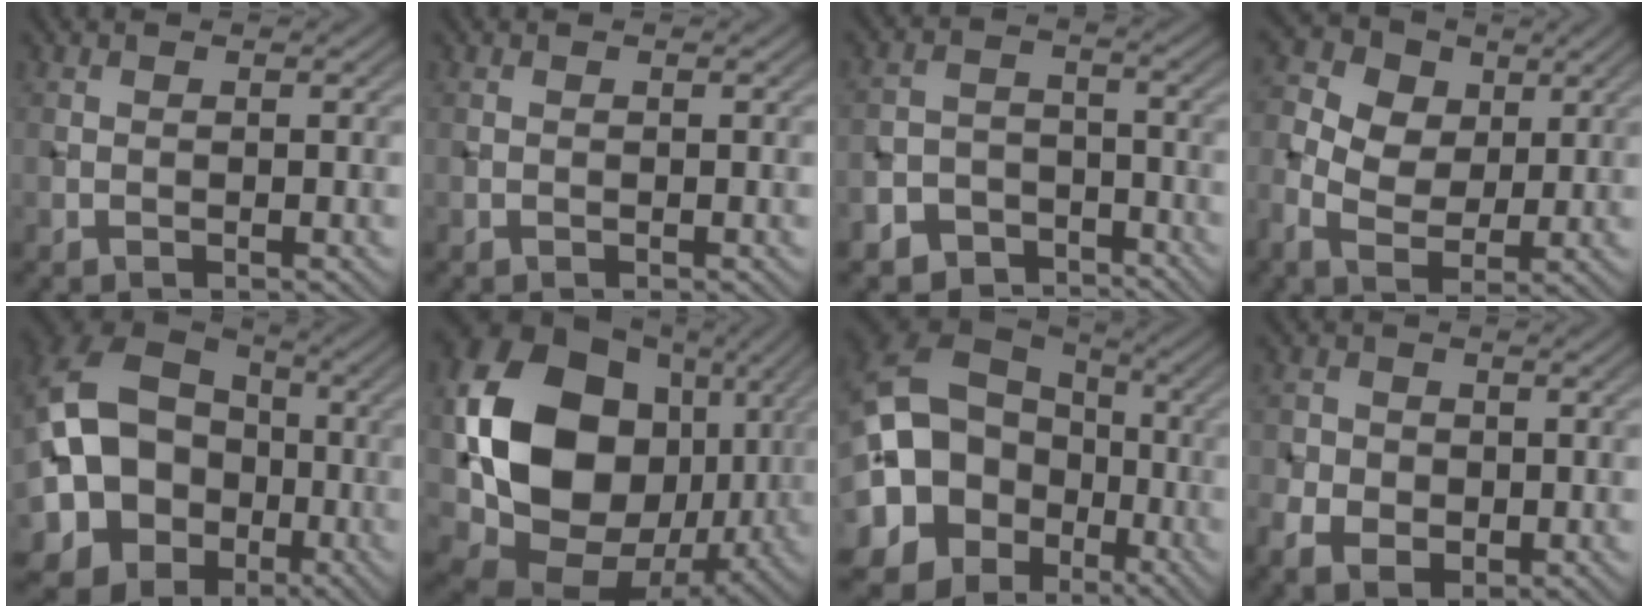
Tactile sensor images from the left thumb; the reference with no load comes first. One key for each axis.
{"total": 0.0}
{"total": 6.7, "fx": -5.0, "fy": 4.0, "fz": 1.9, "tx": -0.035, "ty": -0.010, "tz": -0.093}
{"total": 7.3, "fx": 1.6, "fy": 5.4, "fz": 4.6, "tx": -0.120, "ty": 0.007, "tz": 0.030}
{"total": 17.0, "fx": -2.2, "fy": 13.9, "fz": 9.5, "tx": -0.218, "ty": -0.018, "tz": -0.035}
{"total": 18.6, "fx": 2.0, "fy": 14.9, "fz": 10.9, "tx": -0.245, "ty": -0.038, "tz": 0.054}
{"total": 19.5, "fx": -3.1, "fy": 16.8, "fz": 9.4, "tx": -0.240, "ty": -0.021, "tz": -0.069}
{"total": 5.7, "fx": -1.2, "fy": 4.6, "fz": 3.2, "tx": -0.060, "ty": -0.012, "tz": -0.026}